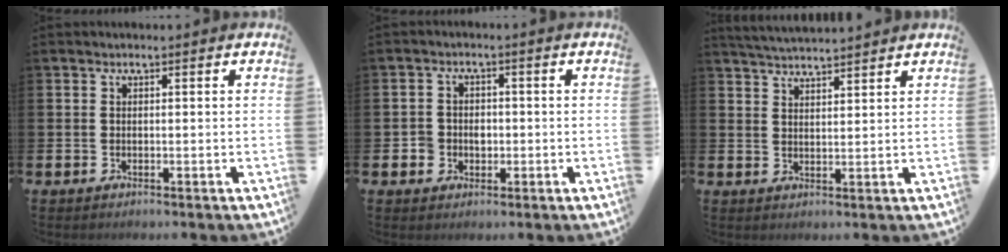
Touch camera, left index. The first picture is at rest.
{"total": 2.6, "force": [-0.6, 2.5, 0.4], "torque": [-0.008, 0.003, -0.021]}
{"total": 3.9, "force": [3.9, -0.1, 0.2], "torque": [-0.014, -0.019, 0.071]}